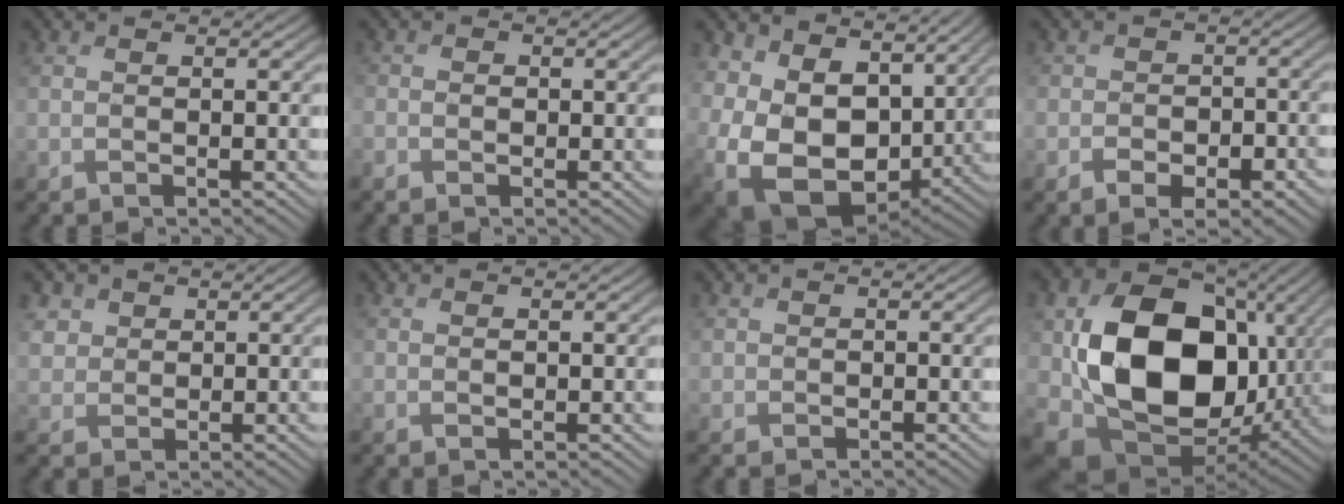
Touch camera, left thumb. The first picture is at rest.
{"total": 1.0, "force": [-0.7, 0.2, -0.7], "torque": [0.015, 0.001, -0.014]}
{"total": 16.1, "force": [0.9, 12.6, 9.9], "torque": [-0.255, -0.036, 0.037]}
{"total": 4.5, "force": [-2.6, 3.1, 1.8], "torque": [-0.022, -0.018, -0.042]}
{"total": 3.0, "force": [1.6, 2.5, -0.1], "torque": [-0.021, 0.002, 0.036]}
{"total": 0.6, "force": [0.6, 0.0, 0.0], "torque": [-0.001, -0.003, 0.017]}
{"total": 0.9, "force": [0.4, 0.4, -0.7], "torque": [0.007, 0.002, 0.017]}
{"total": 17.7, "force": [-0.3, 13.2, 11.9], "torque": [-0.260, -0.029, 0.002]}